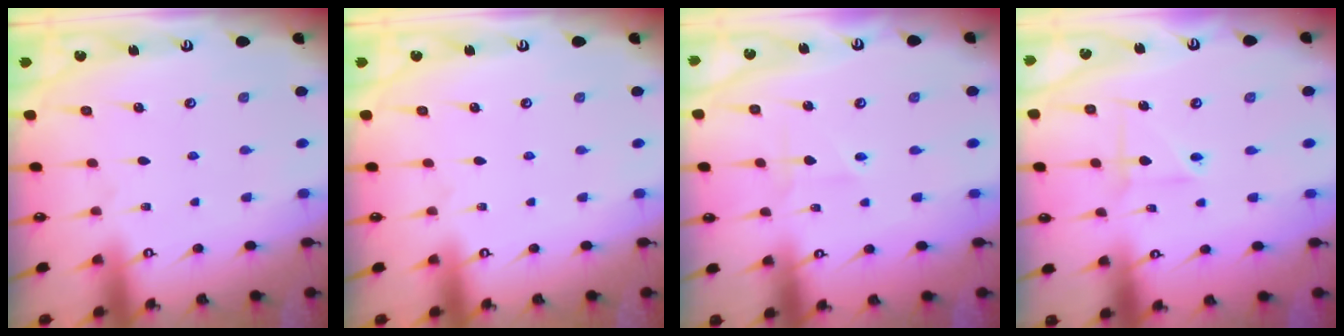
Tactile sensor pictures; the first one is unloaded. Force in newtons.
{"total": 0.0}
{"total": 1.6, "press": 1.3, "slide": 0.9}
{"total": 3.1, "press": 2.9, "slide": 1.0}